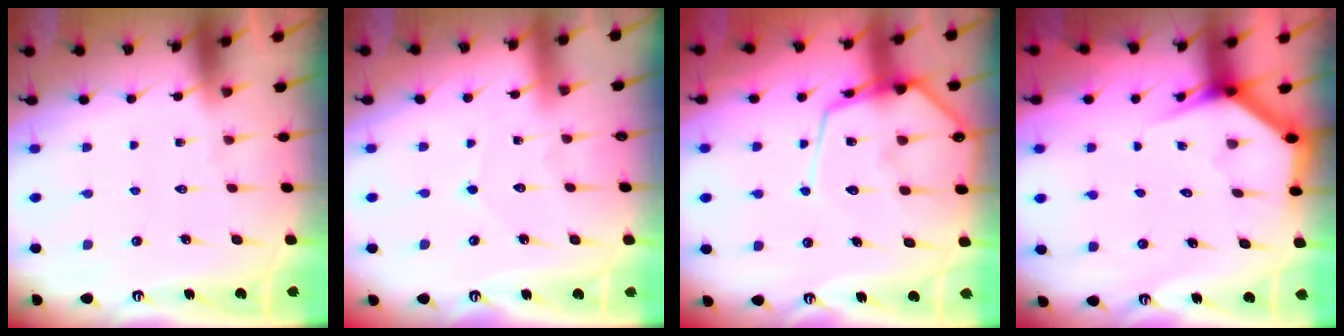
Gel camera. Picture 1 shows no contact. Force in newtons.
{"total": 3.6, "press": 3.6, "slide": 0.3}
{"total": 13.7, "press": 13.7, "slide": 1.5}
{"total": 3.4, "press": 3.4, "slide": 0.2}